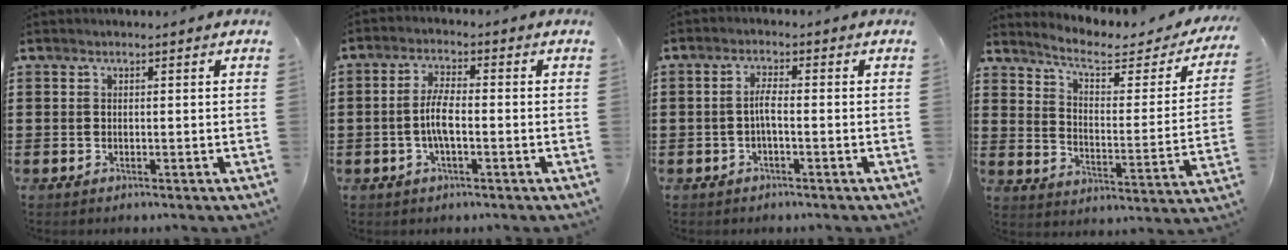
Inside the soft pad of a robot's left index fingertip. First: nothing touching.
{"total": 4.8, "force": [-1.0, 1.5, 4.4], "torque": [-0.099, 0.001, -0.025]}
{"total": 2.7, "force": [-0.8, 0.9, 2.4], "torque": [-0.053, 0.002, -0.018]}
{"total": 5.6, "force": [4.3, 1.3, 3.4], "torque": [-0.080, -0.026, 0.065]}